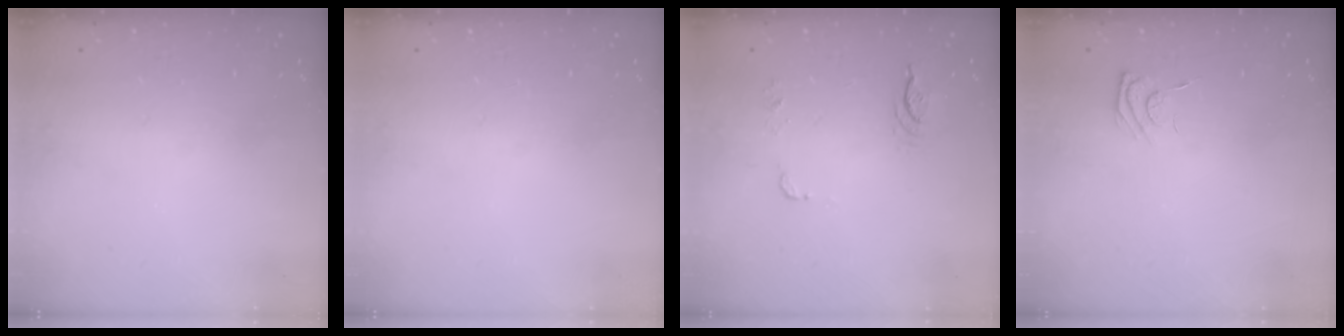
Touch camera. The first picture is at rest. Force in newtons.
{"total": 0.0}
{"total": 14.8, "press": 7.2, "slide": 12.9}
{"total": 4.9, "press": 4.7, "slide": 1.1}